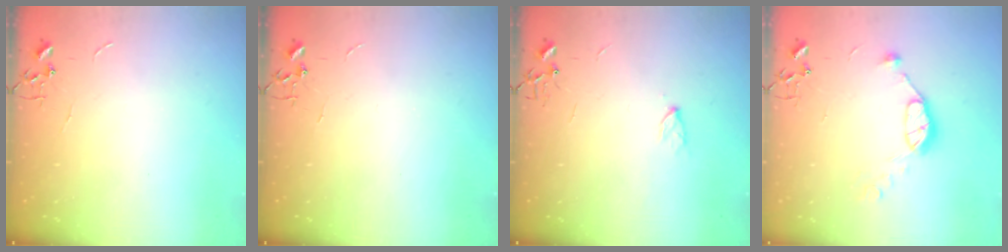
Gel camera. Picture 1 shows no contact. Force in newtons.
{"total": 0.0}
{"total": 4.1, "press": 4.1, "slide": 0.6}
{"total": 9.0, "press": 9.0, "slide": 0.3}